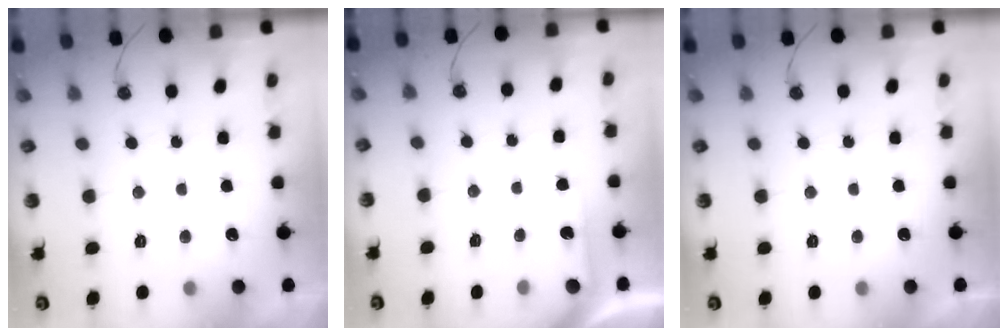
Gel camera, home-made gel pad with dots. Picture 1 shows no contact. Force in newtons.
{"total": 3.8, "press": 3.8, "slide": 0.4}
{"total": 0.0}